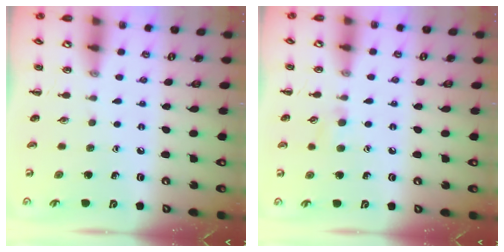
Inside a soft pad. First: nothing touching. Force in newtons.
{"total": 5.7, "press": 5.3, "slide": 2.1}